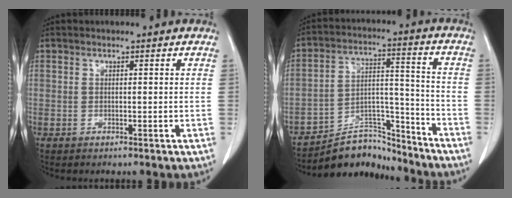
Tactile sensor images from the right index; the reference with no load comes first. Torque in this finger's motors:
{"motor_torque": [-0.85, -0.79, -0.68, -0.20]}